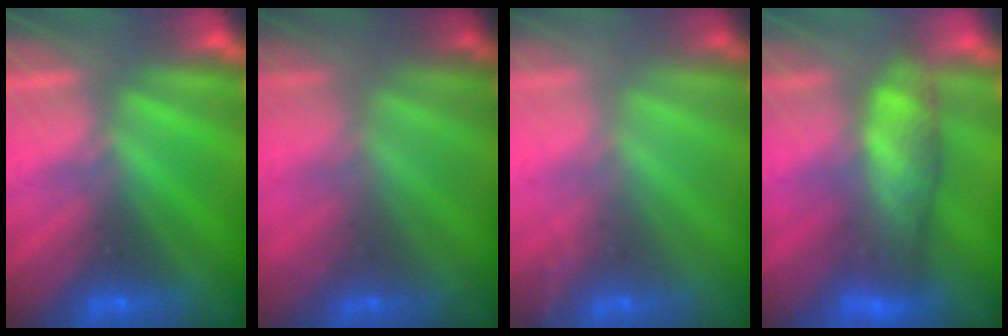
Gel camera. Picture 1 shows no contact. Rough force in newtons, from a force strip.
{"total": 1.5}
{"total": 1.4}
{"total": 5.8}